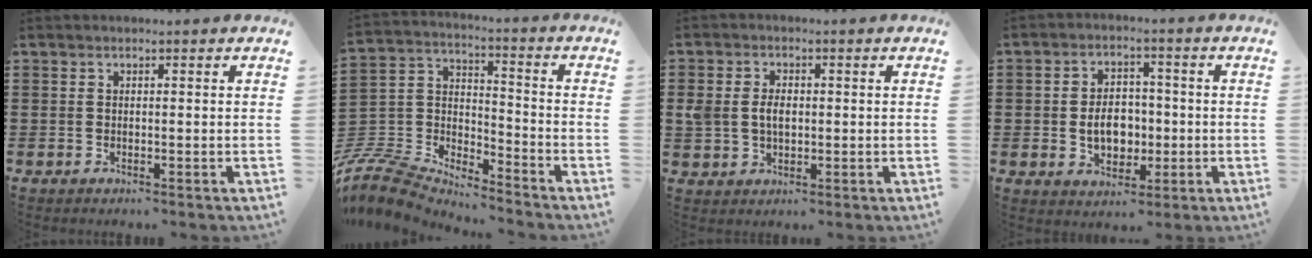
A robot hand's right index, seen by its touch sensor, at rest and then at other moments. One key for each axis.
{"total": 8.4, "fx": -8.0, "fy": 1.8, "fz": 1.7, "tx": -0.071, "ty": -0.006, "tz": -0.172}
{"total": 3.7, "fx": 0.2, "fy": 2.7, "fz": 2.6, "tx": -0.071, "ty": 0.005, "tz": -0.004}
{"total": 6.3, "fx": -0.8, "fy": 4.5, "fz": 4.3, "tx": -0.068, "ty": -0.001, "tz": -0.021}